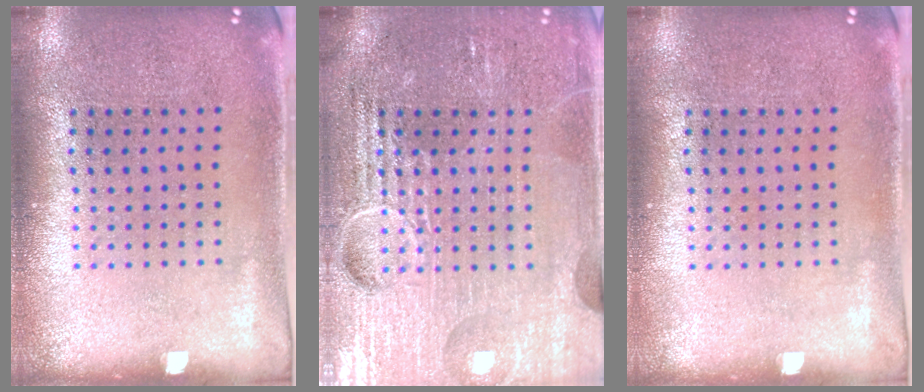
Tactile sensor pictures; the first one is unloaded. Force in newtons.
{"total": 6.8, "press": 6.8, "slide": 0.8}
{"total": 0.0}